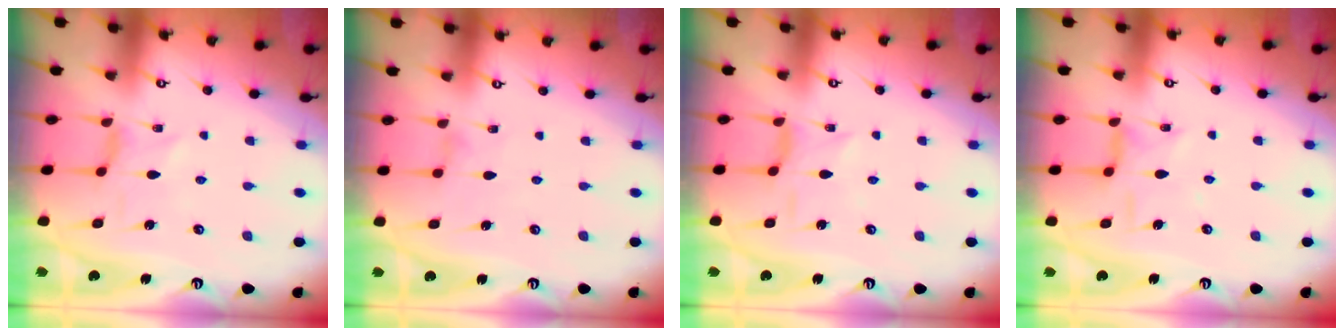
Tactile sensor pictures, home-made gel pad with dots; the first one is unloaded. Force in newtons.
{"total": 1.0, "press": 1.0, "slide": 0.2}
{"total": 1.5, "press": 1.4, "slide": 0.1}
{"total": 5.5, "press": 5.5, "slide": 0.3}